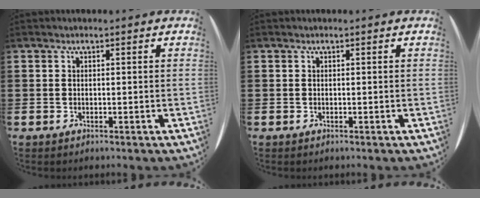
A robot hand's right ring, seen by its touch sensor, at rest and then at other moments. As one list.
[{"total": 0.0}]